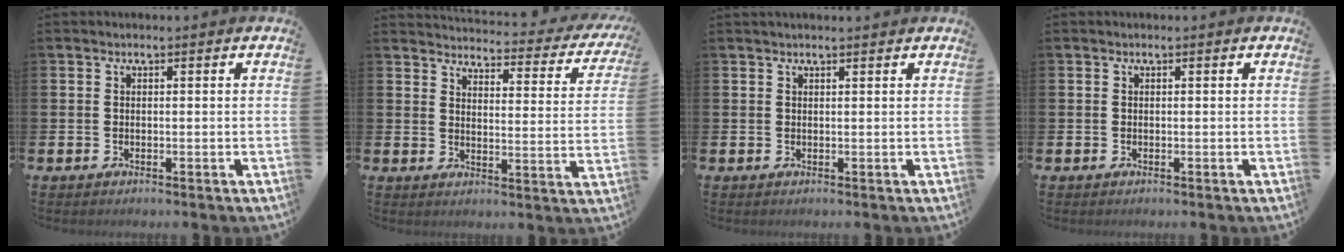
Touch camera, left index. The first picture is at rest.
{"total": 3.0, "force": [2.9, 0.8, 0.7], "torque": [-0.025, -0.031, 0.040]}
{"total": 0.8, "force": [0.8, -0.1, 0.2], "torque": [0.003, -0.002, 0.013]}
{"total": 0.0}